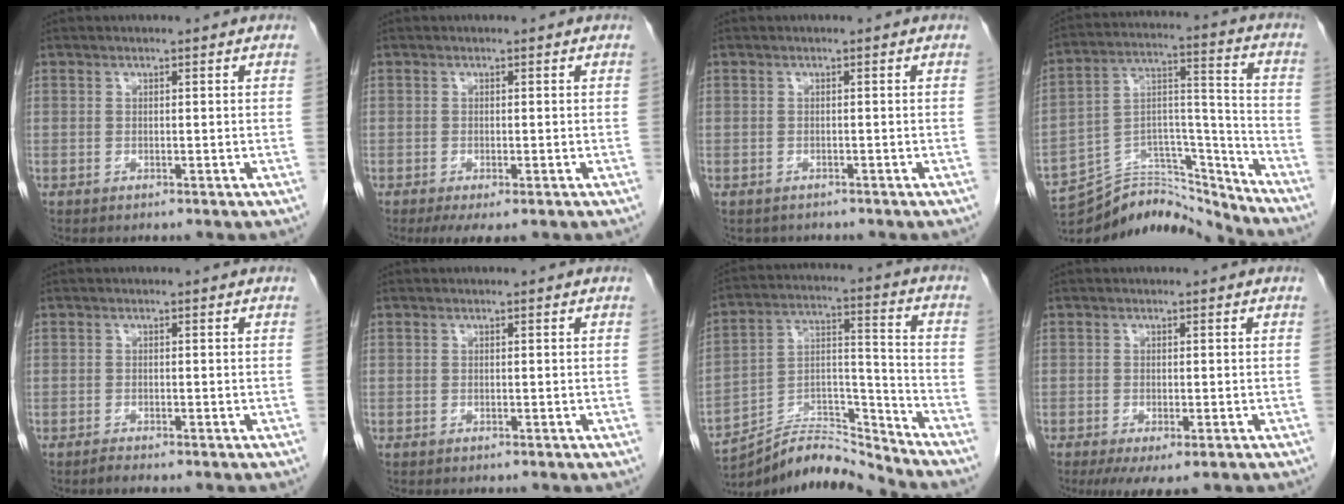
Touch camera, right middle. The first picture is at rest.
{"total": 3.5, "force": [-2.2, 1.1, 2.6], "torque": [-0.042, -0.010, -0.031]}
{"total": 1.6, "force": [-1.4, 0.8, 0.0], "torque": [-0.012, -0.003, -0.020]}
{"total": 16.3, "force": [-16.0, 2.0, 1.9], "torque": [-0.026, 0.060, -0.267]}
{"total": 0.8, "force": [-0.7, -0.1, 0.3], "torque": [-0.009, -0.001, -0.015]}
{"total": 0.0}
{"total": 12.7, "force": [-12.7, -0.8, 0.4], "torque": [-0.011, 0.050, -0.230]}
{"total": 5.2, "force": [-3.1, 1.7, 3.7], "torque": [-0.056, -0.015, -0.048]}